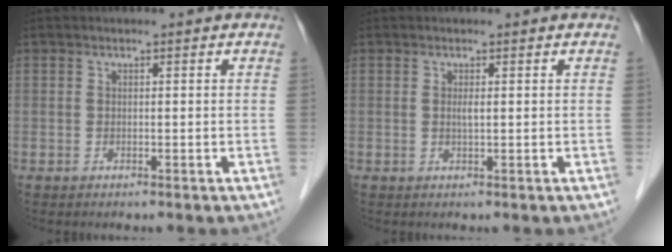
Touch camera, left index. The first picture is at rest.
{"total": 0.9, "force": [0.2, 0.1, 0.8], "torque": [-0.021, -0.001, 0.003]}